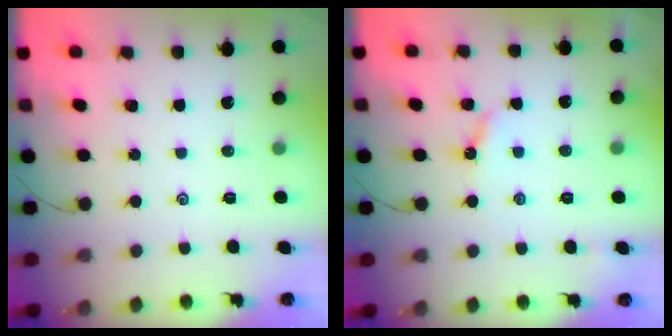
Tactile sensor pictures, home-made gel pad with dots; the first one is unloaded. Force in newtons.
{"total": 4.2, "press": 4.2, "slide": 0.2}